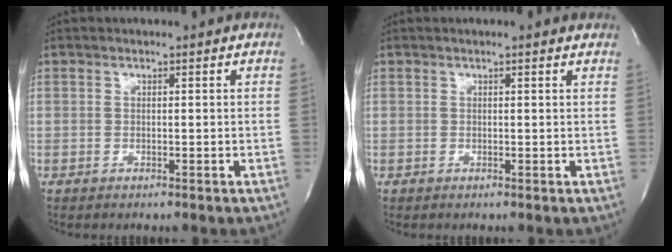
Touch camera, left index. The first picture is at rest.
{"total": 1.5, "force": [1.1, 0.2, 1.0], "torque": [-0.014, 0.008, 0.008]}